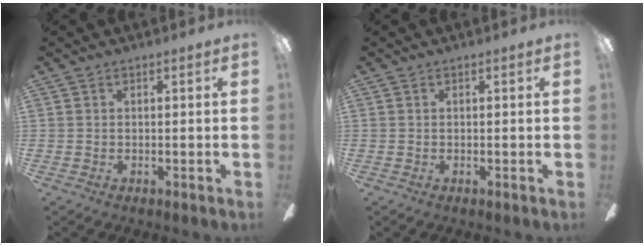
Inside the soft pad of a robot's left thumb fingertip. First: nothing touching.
{"total": 0.0}